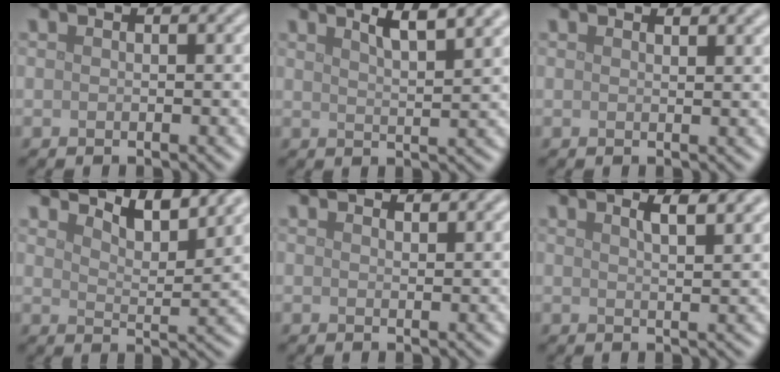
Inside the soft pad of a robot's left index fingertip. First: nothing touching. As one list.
[{"total": 4.6, "force": [3.1, 1.1, 3.2], "torque": [-0.030, 0.019, 0.036]}, {"total": 1.2, "force": [1.1, 0.3, 0.6], "torque": [-0.005, 0.002, 0.017]}, {"total": 5.3, "force": [4.6, 1.2, 2.3], "torque": [-0.040, -0.002, 0.065]}, {"total": 1.5, "force": [1.3, 0.3, 0.5], "torque": [-0.006, 0.001, 0.021]}, {"total": 4.1, "force": [2.6, 1.3, 2.9], "torque": [-0.025, 0.019, 0.022]}]